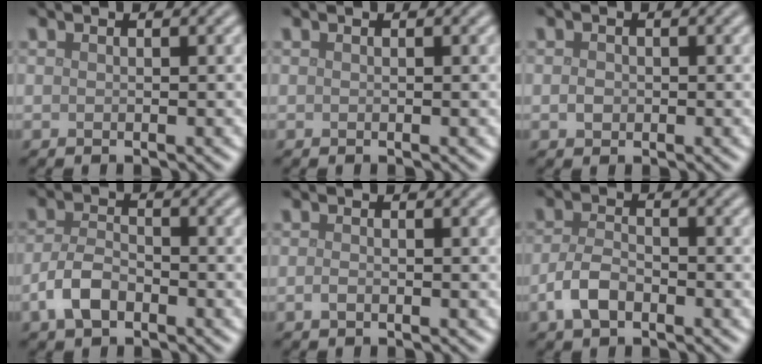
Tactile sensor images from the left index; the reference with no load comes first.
{"total": 0.0}
{"total": 1.0, "force": [-0.1, 0.9, 0.5], "torque": [-0.009, -0.002, -0.005]}
{"total": 3.4, "force": [-1.8, 1.9, 2.2], "torque": [-0.044, 0.003, -0.042]}
{"total": 0.7, "force": [-0.3, 0.4, 0.5], "torque": [-0.013, -0.002, -0.008]}
{"total": 3.1, "force": [-1.5, 1.7, 2.1], "torque": [-0.043, 0.001, -0.036]}